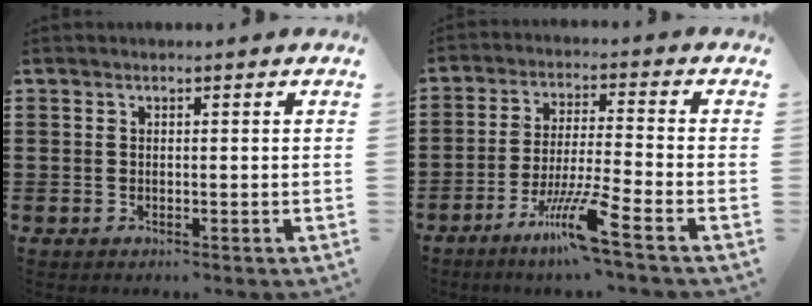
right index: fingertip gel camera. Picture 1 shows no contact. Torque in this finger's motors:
{"motor_torque": [2.03, -0.11, 0.69, 0.10]}